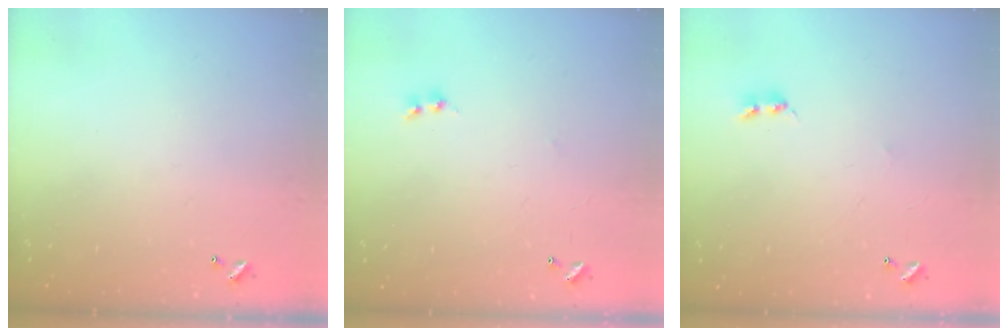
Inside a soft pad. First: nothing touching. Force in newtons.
{"total": 1.6, "press": 1.5, "slide": 0.4}
{"total": 2.0, "press": 2.0, "slide": 0.3}